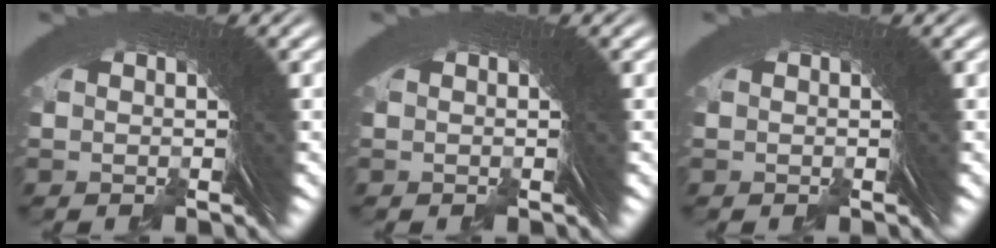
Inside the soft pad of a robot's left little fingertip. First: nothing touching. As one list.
[{"total": 0.0}, {"total": 0.0}]